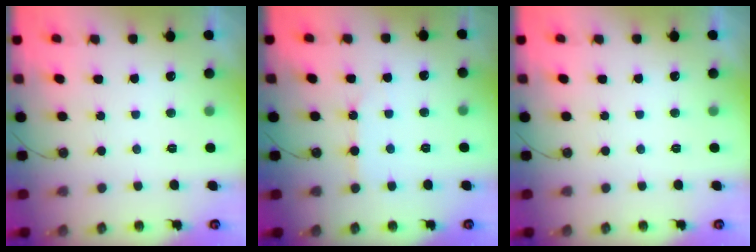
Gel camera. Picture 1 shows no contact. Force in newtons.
{"total": 5.4, "press": 5.4, "slide": 0.3}
{"total": 0.0}